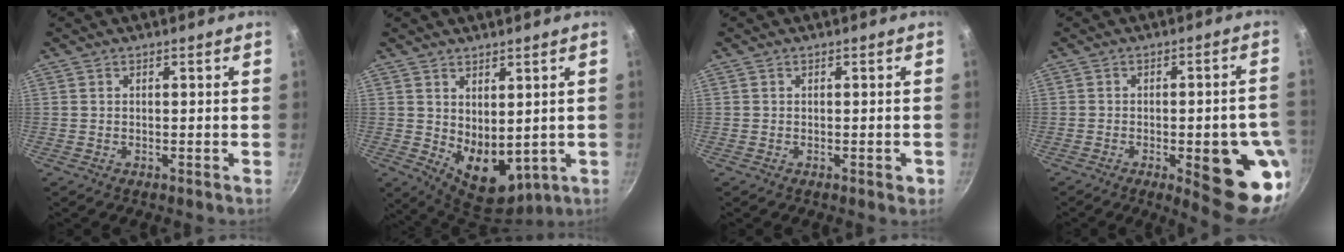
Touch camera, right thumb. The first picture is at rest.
{"total": 9.9, "force": [1.2, 6.4, 7.5], "torque": [-0.087, -0.034, 0.043]}
{"total": 1.3, "force": [-0.5, 0.8, 1.0], "torque": [-0.005, 0.005, -0.008]}
{"total": 15.5, "force": [-4.7, 5.0, 13.9], "torque": [-0.133, 0.015, -0.055]}